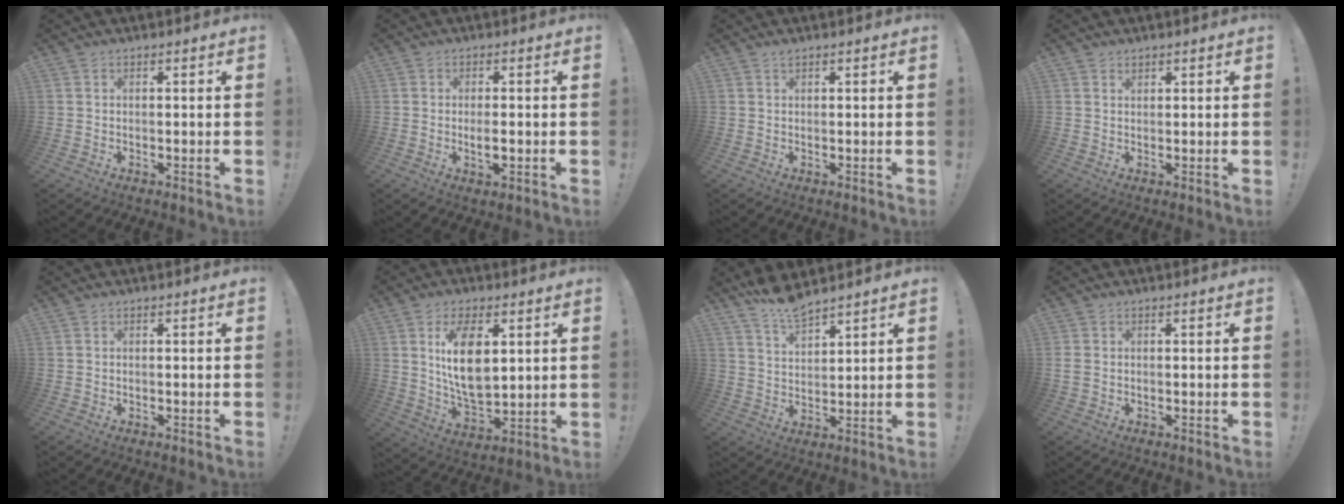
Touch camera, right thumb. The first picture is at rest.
{"total": 3.2, "force": [-0.5, 0.8, 3.0], "torque": [-0.051, -0.005, -0.012]}
{"total": 0.8, "force": [0.7, 0.0, 0.4], "torque": [-0.001, -0.003, 0.012]}
{"total": 1.1, "force": [1.0, 0.5, 0.2], "torque": [-0.001, -0.006, 0.019]}
{"total": 0.0}
{"total": 14.5, "force": [4.5, 7.8, 11.3], "torque": [-0.203, -0.020, 0.077]}
{"total": 8.0, "force": [7.3, 1.6, 2.8], "torque": [-0.062, -0.048, 0.135]}
{"total": 1.1, "force": [0.2, 0.8, 0.7], "torque": [-0.022, 0.006, 0.005]}